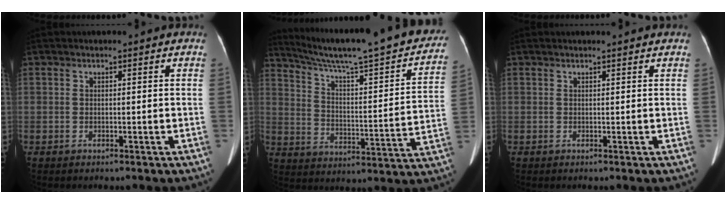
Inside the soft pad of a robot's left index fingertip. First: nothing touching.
{"total": 27.5, "force": [23.6, 2.6, 14.0], "torque": [-0.216, -0.038, 0.313]}
{"total": 2.0, "force": [1.9, -0.1, 0.6], "torque": [-0.012, 0.014, 0.023]}